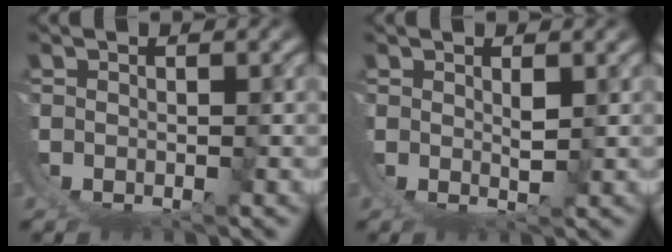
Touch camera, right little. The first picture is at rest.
{"total": 1.3, "force": [0.7, -0.6, 0.8], "torque": [-0.011, -0.007, 0.018]}